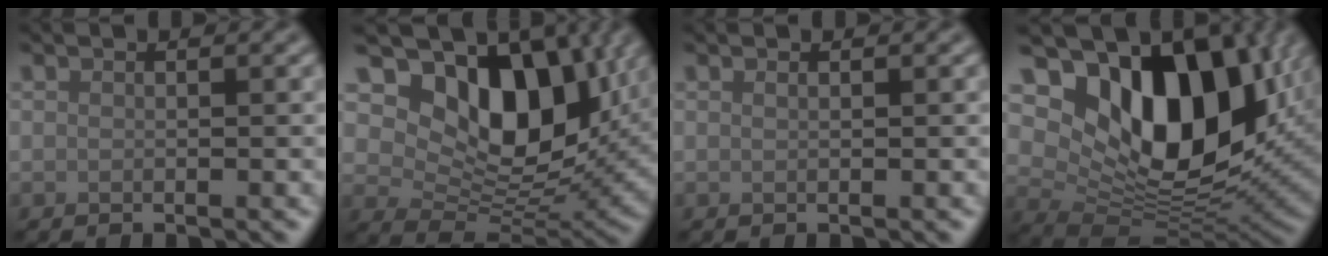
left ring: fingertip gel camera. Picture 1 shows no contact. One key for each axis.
{"total": 11.6, "fx": 4.4, "fy": 7.4, "fz": 7.8, "tx": -0.120, "ty": -0.012, "tz": 0.081}
{"total": 0.0}
{"total": 14.2, "fx": 4.8, "fy": 8.6, "fz": 10.2, "tx": -0.145, "ty": -0.006, "tz": 0.086}